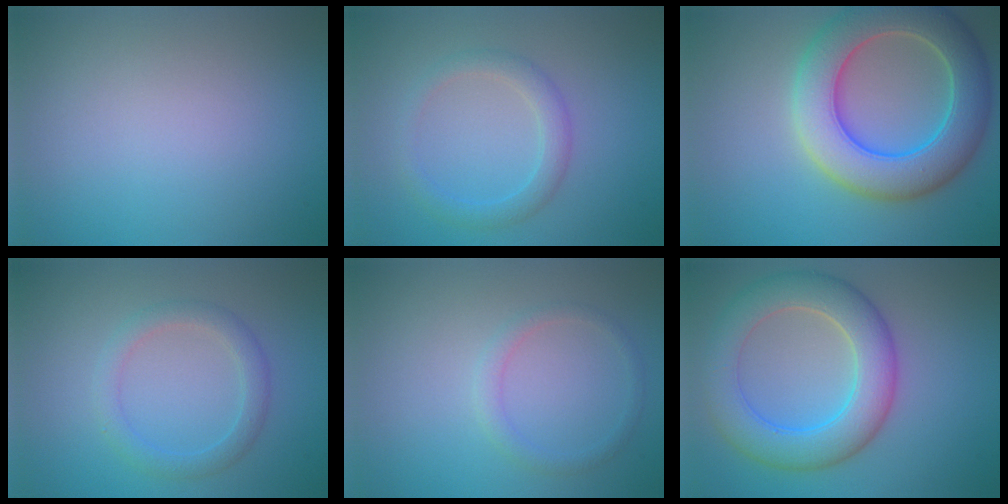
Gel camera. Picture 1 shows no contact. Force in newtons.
{"total": 2.5, "press": 2.4, "slide": 0.2}
{"total": 9.0, "press": 9.0, "slide": 0.7}
{"total": 2.4, "press": 2.4, "slide": 0.1}
{"total": 1.4, "press": 1.4, "slide": 0.1}
{"total": 7.2, "press": 7.2, "slide": 0.4}